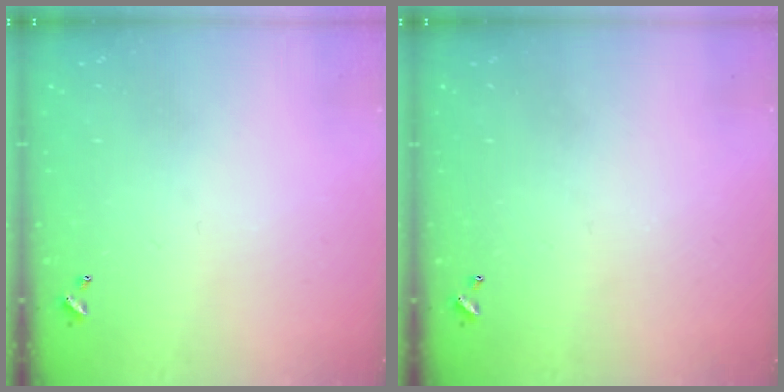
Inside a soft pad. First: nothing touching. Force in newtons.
{"total": 0.0}